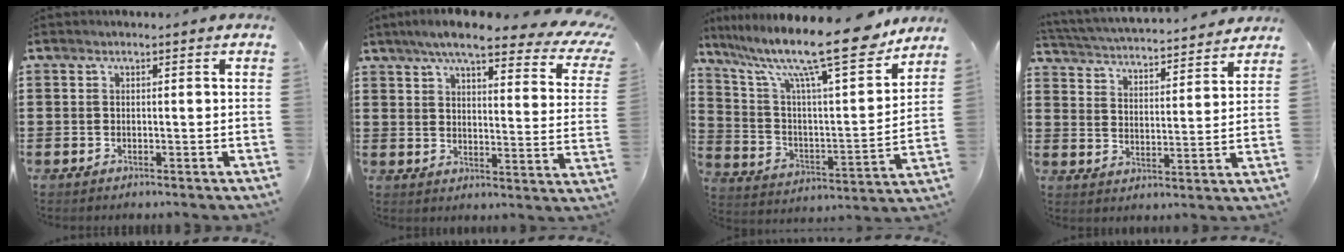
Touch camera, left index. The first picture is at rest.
{"total": 8.0, "force": [6.1, 0.8, 5.0], "torque": [-0.104, -0.032, 0.099]}
{"total": 17.2, "force": [13.4, 2.0, 10.5], "torque": [-0.219, -0.079, 0.219]}
{"total": 3.7, "force": [3.7, -0.4, 0.4], "torque": [-0.030, -0.034, 0.056]}